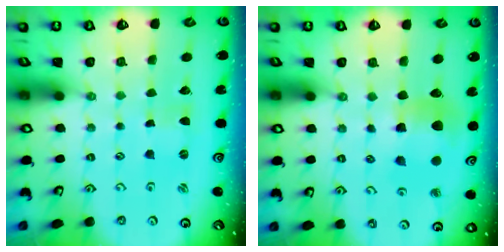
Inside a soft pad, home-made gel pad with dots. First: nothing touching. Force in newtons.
{"total": 9.7, "press": 9.6, "slide": 1.0}